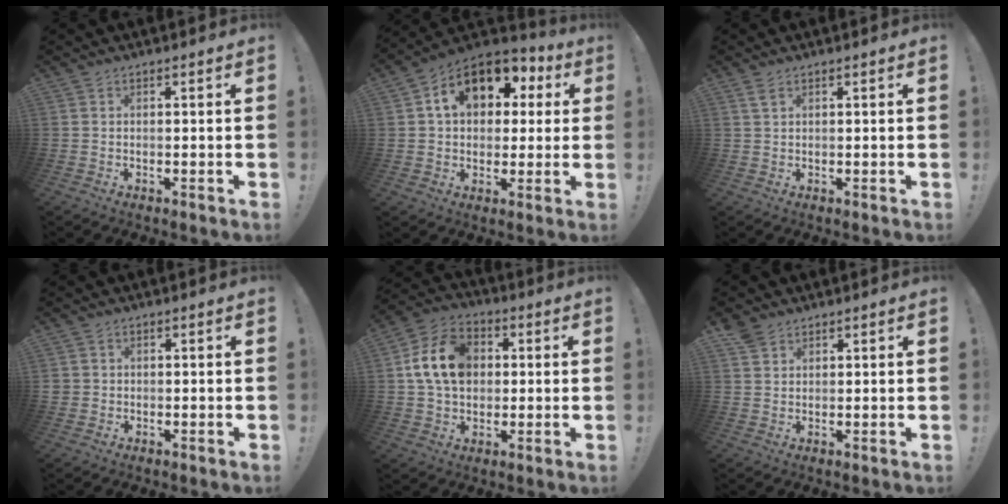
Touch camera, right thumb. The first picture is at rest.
{"total": 15.4, "force": [5.9, 10.3, 9.8], "torque": [-0.152, -0.011, 0.107]}
{"total": 2.3, "force": [1.3, 1.0, 1.6], "torque": [-0.030, 0.000, 0.023]}
{"total": 1.6, "force": [0.2, 1.5, 0.2], "torque": [0.004, 0.000, 0.003]}
{"total": 15.8, "force": [2.9, 11.9, 10.0], "torque": [-0.166, 0.007, 0.062]}
{"total": 3.7, "force": [2.7, 2.1, 1.2], "torque": [-0.014, -0.015, 0.051]}